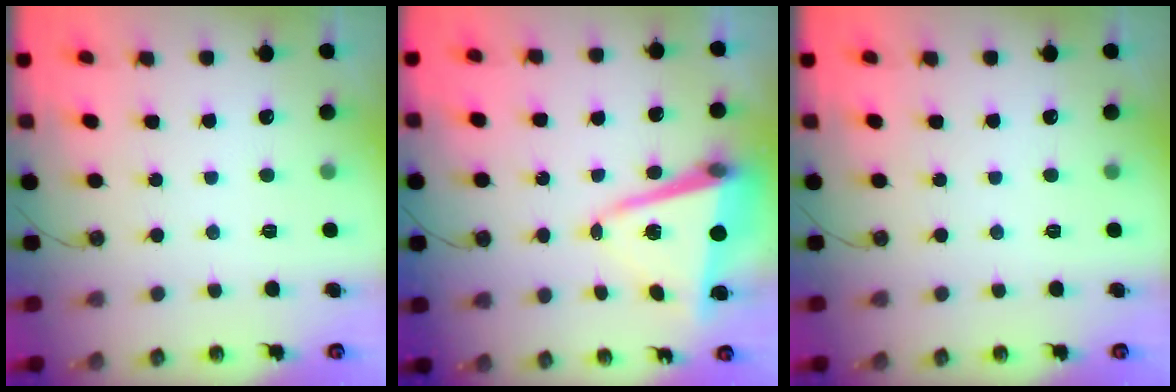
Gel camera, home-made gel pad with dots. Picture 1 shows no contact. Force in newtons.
{"total": 9.8, "press": 9.7, "slide": 1.4}
{"total": 0.0}